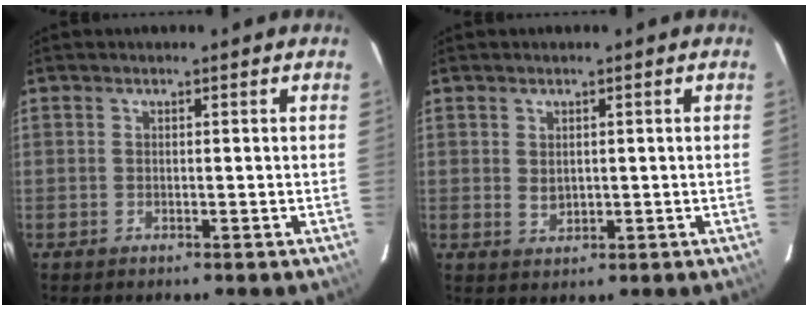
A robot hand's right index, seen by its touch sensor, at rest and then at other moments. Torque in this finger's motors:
{"motor_torque": [0.05, 0.02, 0.10, 0.00]}